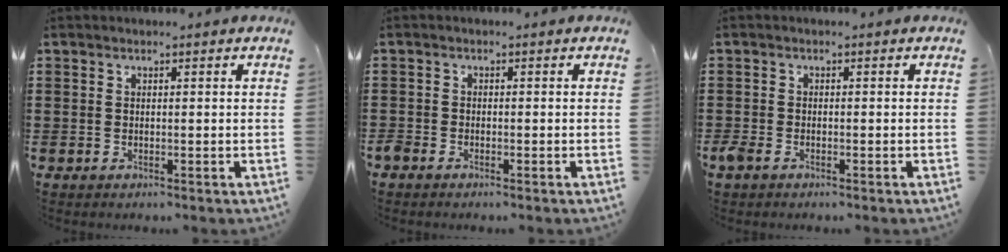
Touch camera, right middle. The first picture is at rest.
{"total": 1.1, "force": [-0.9, 0.5, 0.3], "torque": [-0.015, -0.001, -0.022]}
{"total": 1.6, "force": [-1.1, 0.9, 0.8], "torque": [-0.031, -0.005, -0.026]}